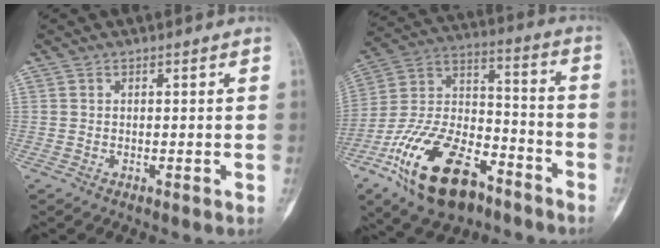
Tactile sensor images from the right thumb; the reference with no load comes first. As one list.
[{"total": 23.4, "force": [-13.2, 11.8, 15.2], "torque": [-0.295, 0.069, -0.236]}]